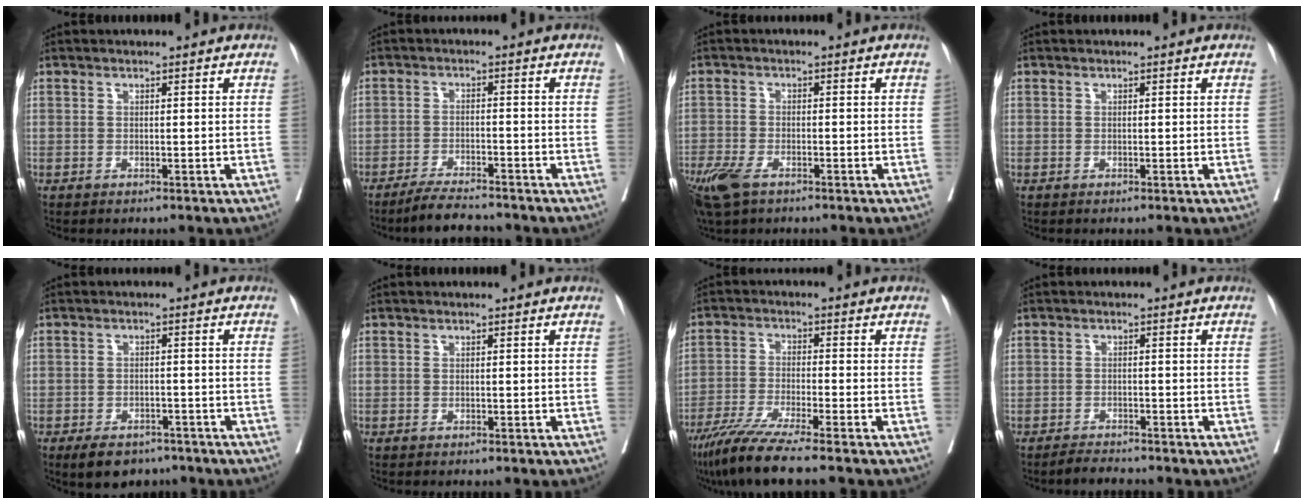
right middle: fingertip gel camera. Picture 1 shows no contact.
{"total": 6.2, "force": [-5.6, 0.7, 2.5], "torque": [-0.047, -0.018, -0.097]}
{"total": 8.4, "force": [-5.5, 3.6, 5.2], "torque": [-0.112, -0.016, -0.097]}
{"total": 0.0}
{"total": 6.1, "force": [-4.7, 3.1, 2.4], "torque": [-0.041, -0.002, -0.068]}
{"total": 0.0}
{"total": 9.1, "force": [-7.1, -0.7, 5.5], "torque": [-0.093, -0.031, -0.126]}
{"total": 1.9, "force": [-1.9, 0.3, 0.1], "torque": [-0.012, -0.009, -0.031]}